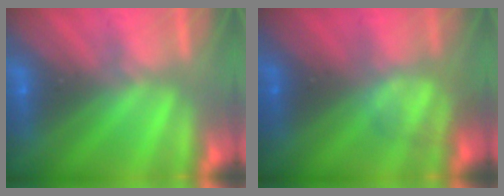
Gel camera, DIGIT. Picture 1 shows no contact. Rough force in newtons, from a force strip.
{"total": 2.3}